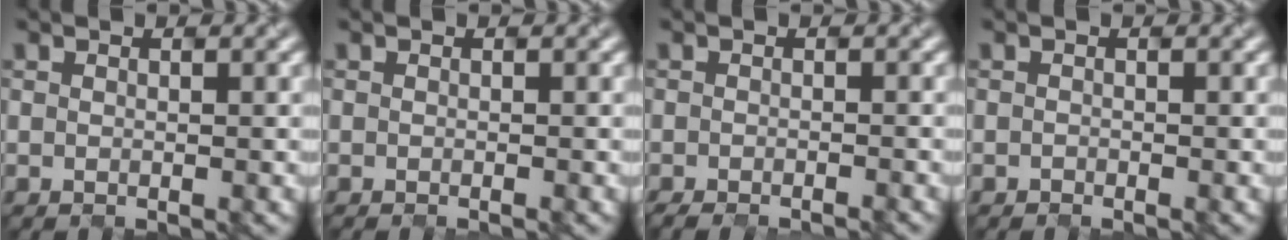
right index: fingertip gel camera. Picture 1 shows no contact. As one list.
[{"total": 0.5, "force": [0.0, 0.3, 0.4], "torque": [0.005, 0.000, -0.011]}, {"total": 1.8, "force": [-1.3, 0.4, 1.3], "torque": [0.003, 0.001, -0.012]}, {"total": 0.5, "force": [-0.5, -0.1, -0.2], "torque": [0.001, 0.004, -0.007]}]